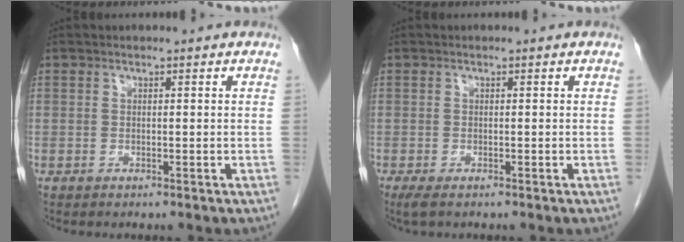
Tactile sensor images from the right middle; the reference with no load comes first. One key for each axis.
{"total": 2.2, "fx": -1.5, "fy": 0.8, "fz": 1.5, "tx": -0.029, "ty": -0.008, "tz": -0.023}